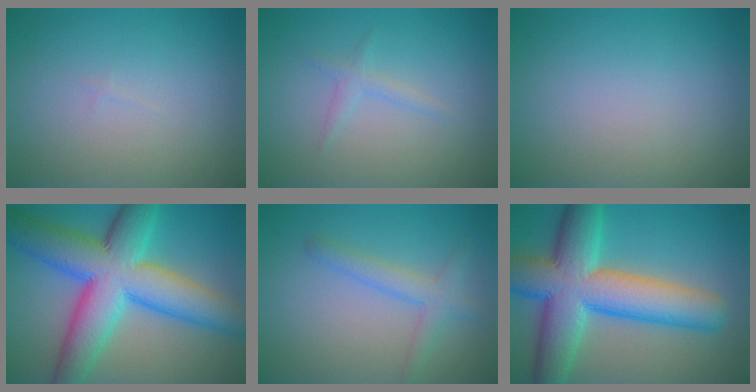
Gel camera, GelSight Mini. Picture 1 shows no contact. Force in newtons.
{"total": 1.2, "press": 1.2, "slide": 0.1}
{"total": 0.0}
{"total": 12.6, "press": 12.6, "slide": 0.3}
{"total": 2.0, "press": 2.0, "slide": 0.1}
{"total": 12.1, "press": 12.1, "slide": 0.5}